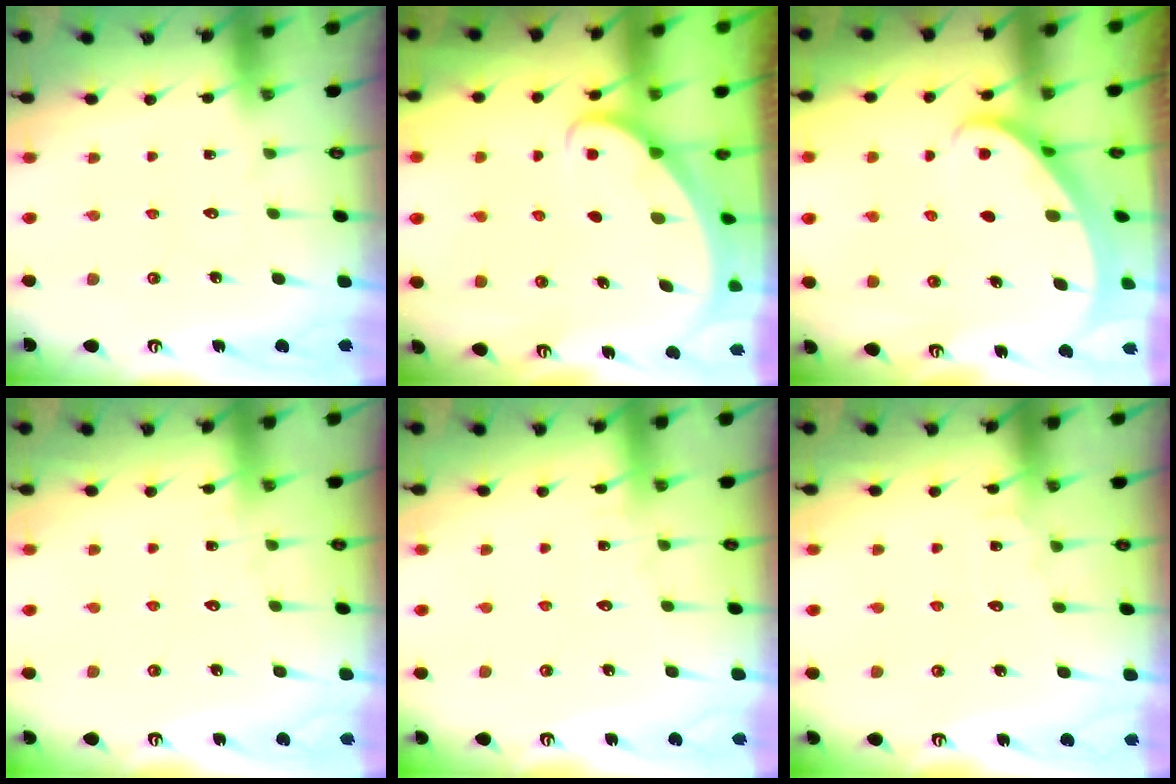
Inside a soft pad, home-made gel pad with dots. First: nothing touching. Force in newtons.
{"total": 1.8, "press": 1.8, "slide": 0.0}
{"total": 2.6, "press": 2.6, "slide": 0.4}
{"total": 4.1, "press": 4.1, "slide": 0.4}
{"total": 2.5, "press": 2.5, "slide": 0.2}
{"total": 4.2, "press": 4.2, "slide": 0.4}